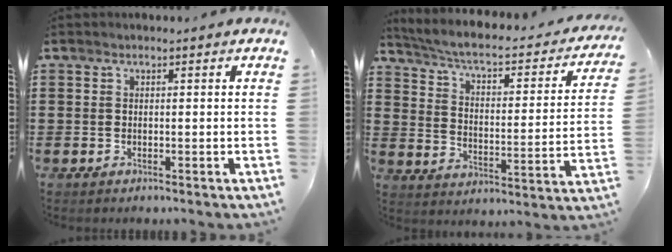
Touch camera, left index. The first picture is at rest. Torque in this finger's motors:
{"motor_torque": [2.14, 0.00, 0.23, 0.04]}